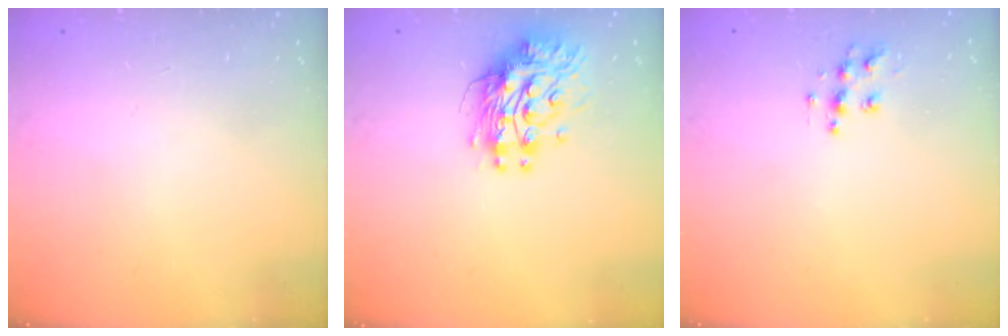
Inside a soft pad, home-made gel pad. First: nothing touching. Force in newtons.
{"total": 11.5, "press": 11.5, "slide": 1.0}
{"total": 7.5, "press": 7.5, "slide": 0.1}